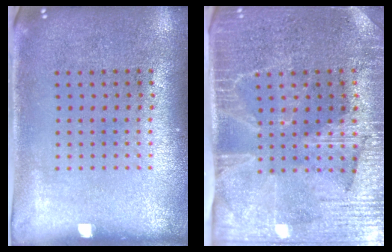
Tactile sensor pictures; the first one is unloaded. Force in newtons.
{"total": 4.0, "press": 3.5, "slide": 2.0}